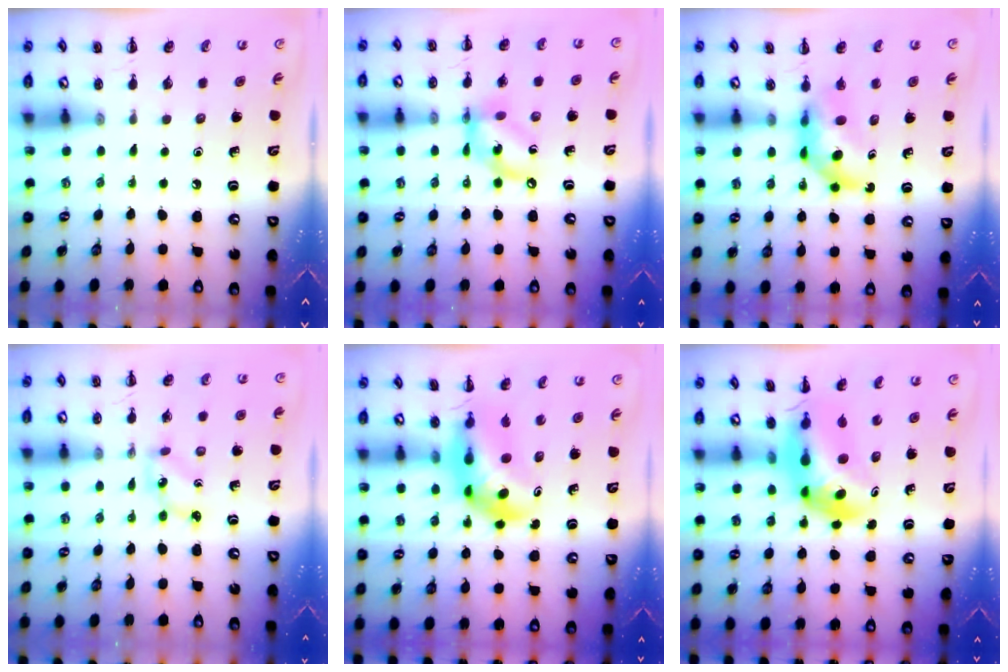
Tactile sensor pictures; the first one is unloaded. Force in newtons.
{"total": 11.4, "press": 11.0, "slide": 2.8}
{"total": 6.7, "press": 6.5, "slide": 1.5}
{"total": 2.1, "press": 2.0, "slide": 0.4}
{"total": 6.5, "press": 6.3, "slide": 1.7}
{"total": 6.6, "press": 6.2, "slide": 2.2}